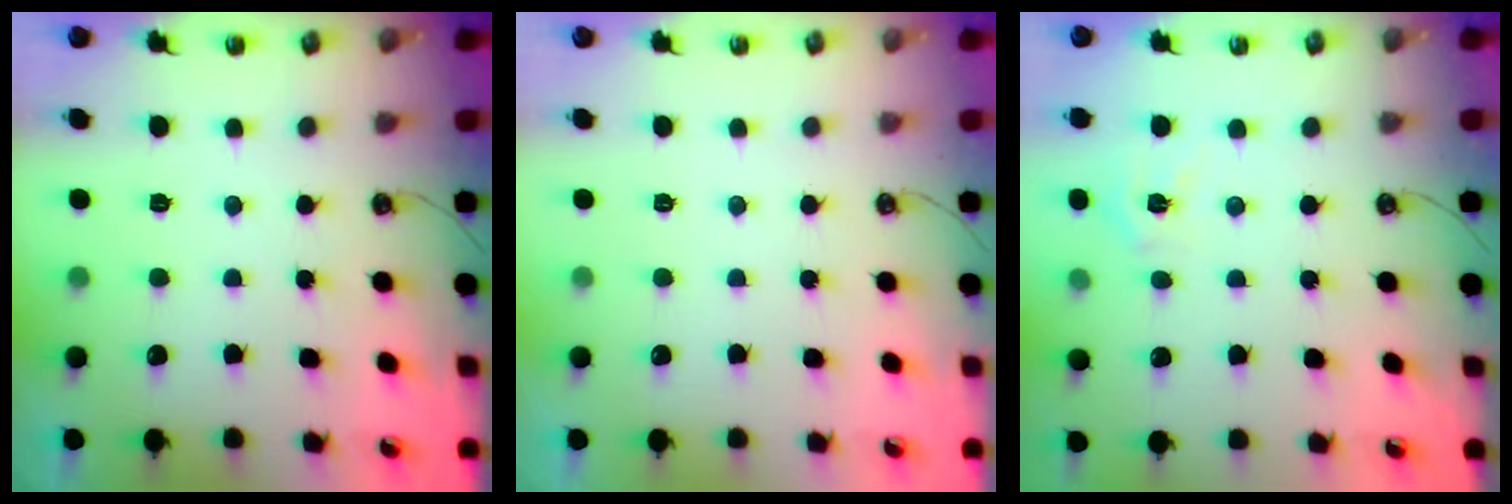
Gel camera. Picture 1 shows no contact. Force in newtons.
{"total": 0.0}
{"total": 7.1, "press": 7.1, "slide": 0.7}